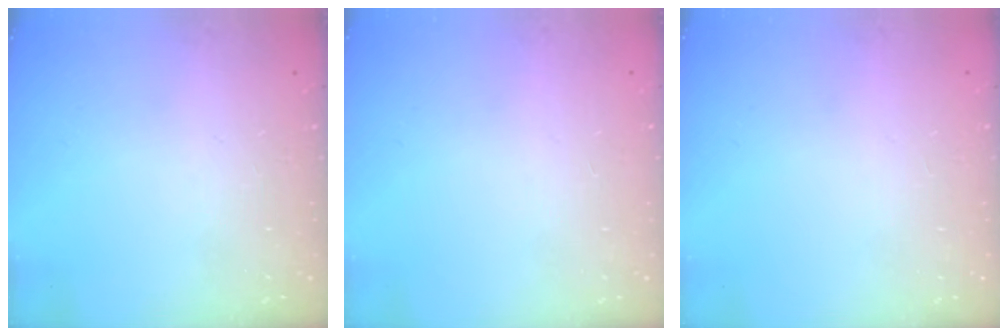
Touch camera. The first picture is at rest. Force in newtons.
{"total": 1.1, "press": 0.9, "slide": 0.6}
{"total": 1.0, "press": 0.8, "slide": 0.6}